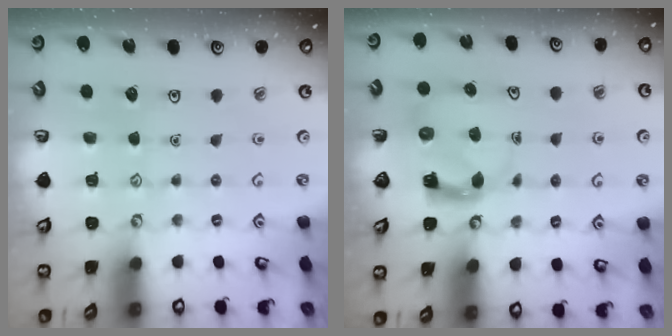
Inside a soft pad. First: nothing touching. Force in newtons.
{"total": 3.7, "press": 3.7, "slide": 0.6}